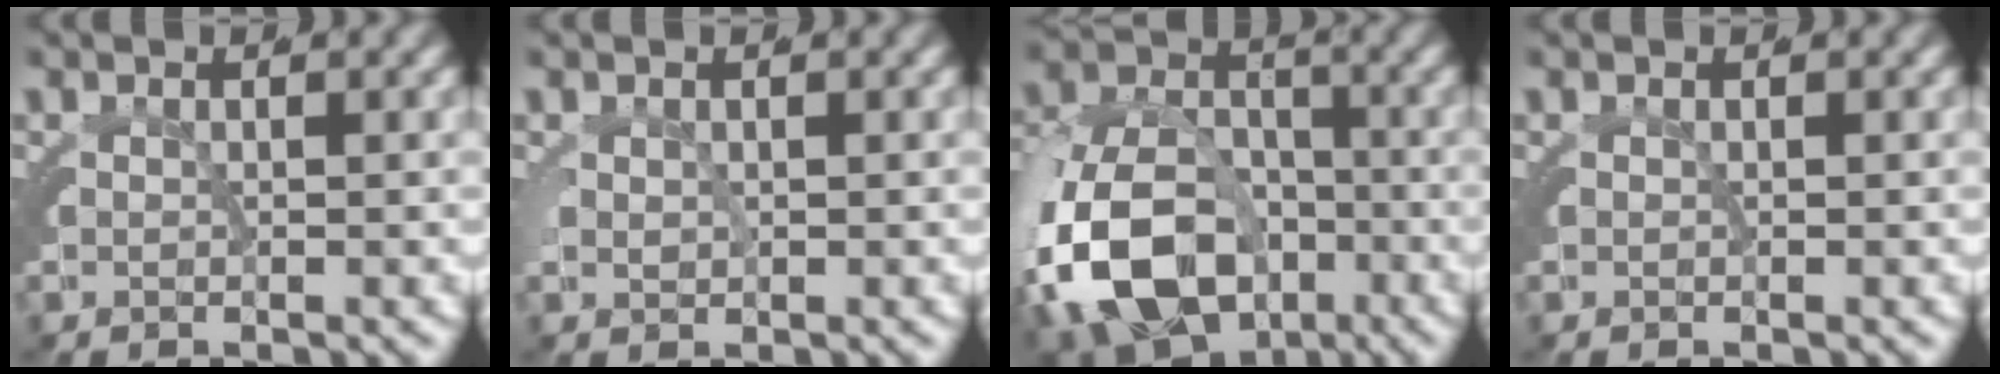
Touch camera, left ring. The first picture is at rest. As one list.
[{"total": 0.9, "force": [0.4, 0.6, 0.6], "torque": [-0.021, -0.008, 0.014]}, {"total": 12.4, "force": [-4.8, 9.0, 7.2], "torque": [-0.158, -0.060, -0.064]}, {"total": 0.0}]